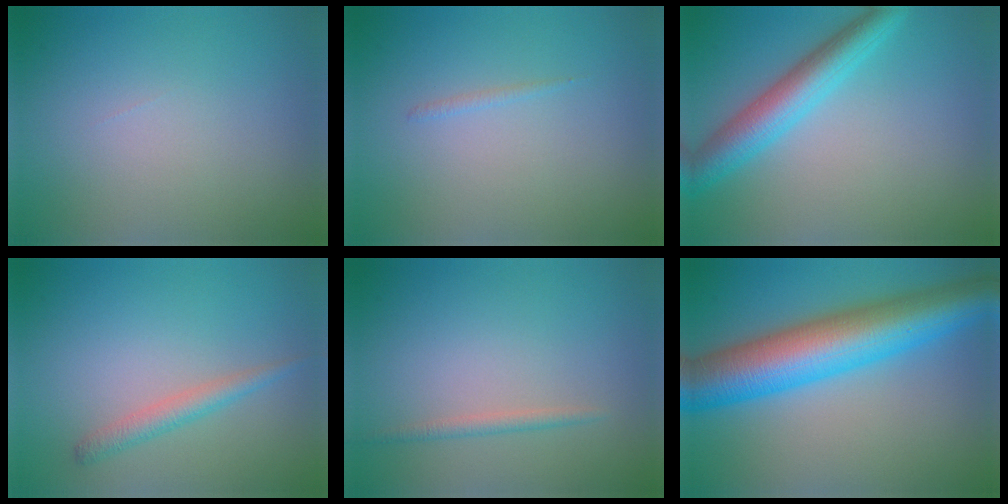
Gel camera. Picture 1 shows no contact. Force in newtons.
{"total": 0.5, "press": 0.5, "slide": 0.1}
{"total": 5.0, "press": 5.0, "slide": 0.2}
{"total": 1.9, "press": 1.9, "slide": 0.0}
{"total": 1.1, "press": 1.1, "slide": 0.1}
{"total": 11.3, "press": 11.3, "slide": 0.1}